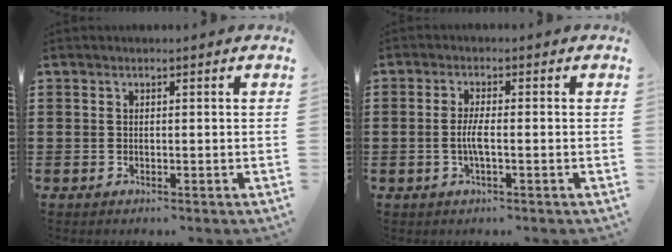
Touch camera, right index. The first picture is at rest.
{"total": 3.1, "force": [-0.7, 0.3, 3.0], "torque": [-0.069, -0.010, -0.018]}